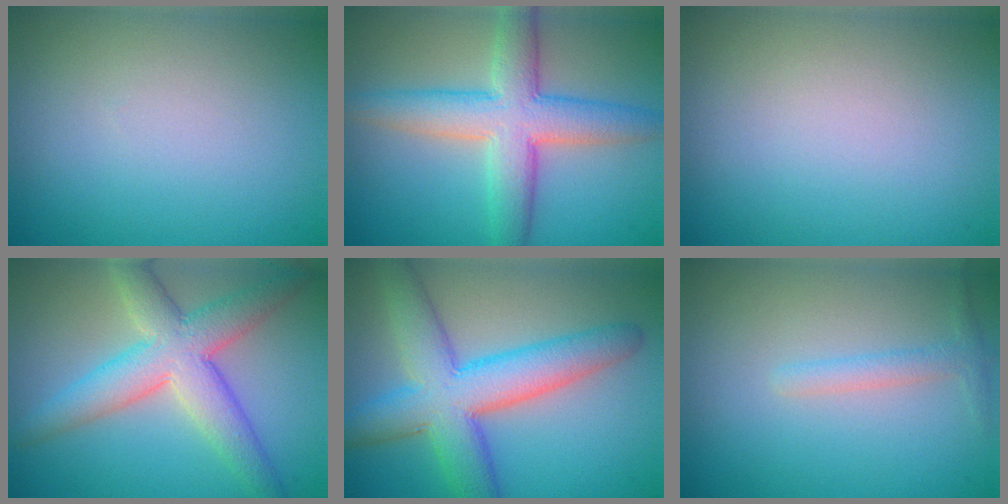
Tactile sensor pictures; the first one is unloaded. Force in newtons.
{"total": 6.8, "press": 6.8, "slide": 0.1}
{"total": 0.0}
{"total": 6.7, "press": 6.7, "slide": 0.2}
{"total": 8.4, "press": 8.4, "slide": 0.2}
{"total": 1.5, "press": 1.5, "slide": 0.0}